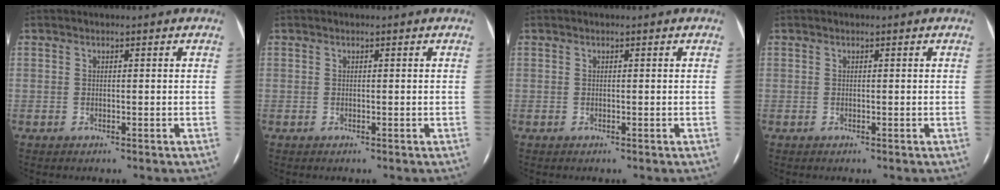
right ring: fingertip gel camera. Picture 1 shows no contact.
{"total": 0.0}
{"total": 0.0}
{"total": 0.0}